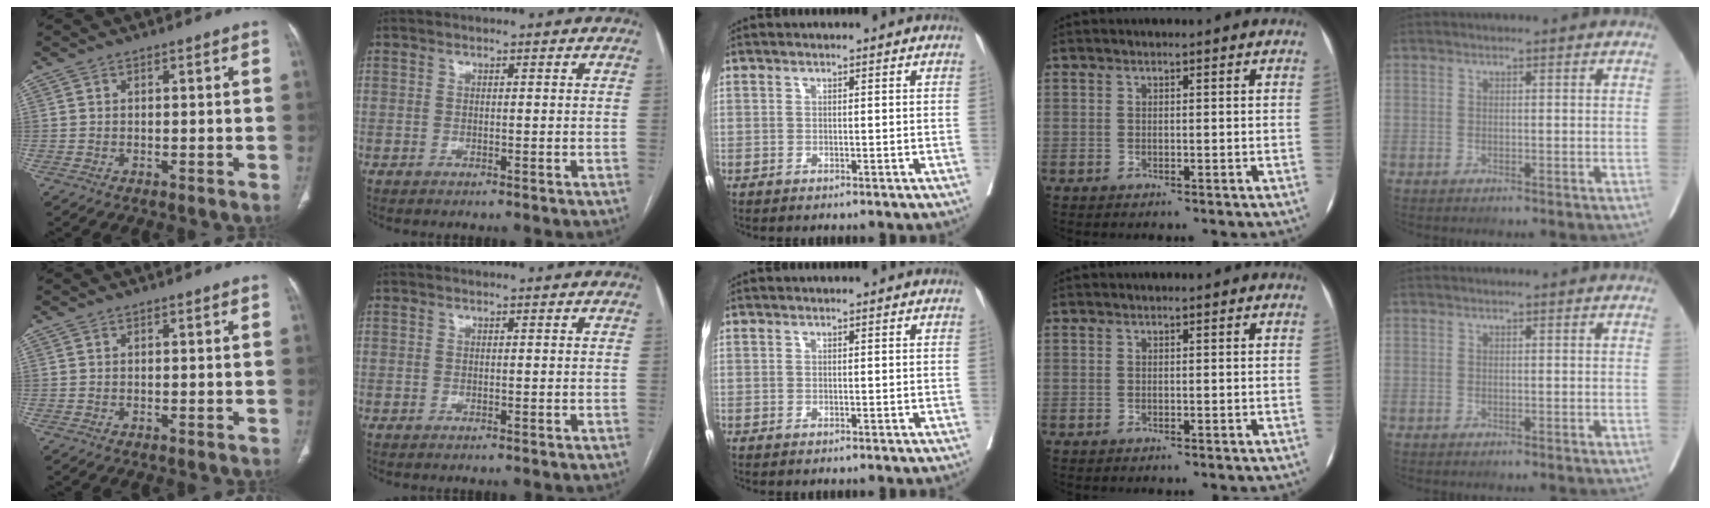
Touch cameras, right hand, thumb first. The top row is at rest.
{}